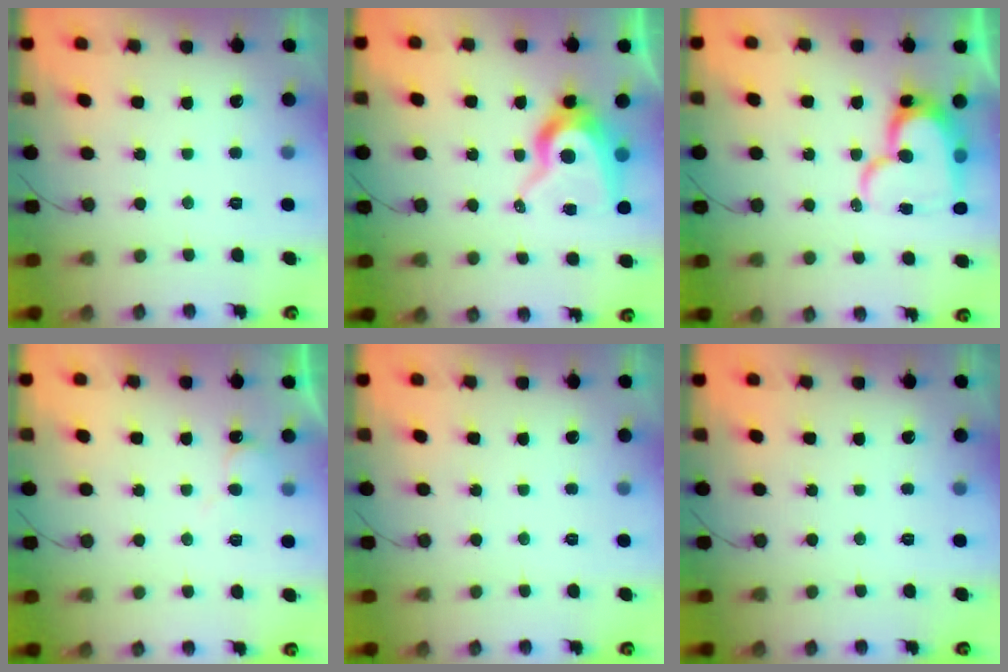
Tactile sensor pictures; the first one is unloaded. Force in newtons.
{"total": 12.3, "press": 12.3, "slide": 1.1}
{"total": 18.0, "press": 17.9, "slide": 1.9}
{"total": 4.7, "press": 4.6, "slide": 0.5}
{"total": 0.0}
{"total": 0.0}